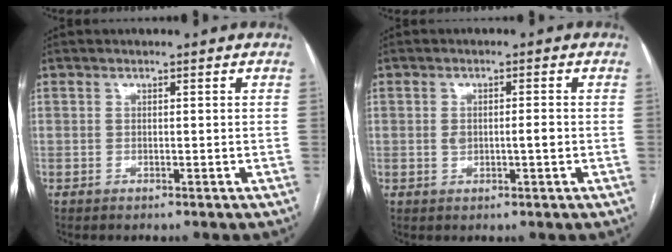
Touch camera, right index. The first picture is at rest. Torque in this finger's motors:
{"motor_torque": [0.01, 0.02, 0.08, 0.00]}